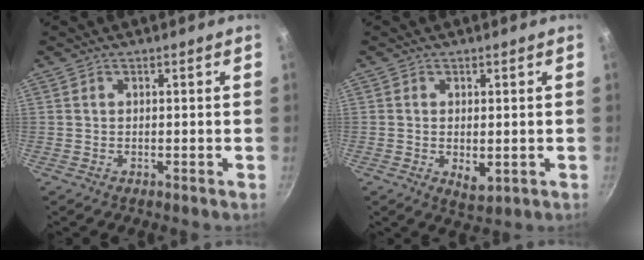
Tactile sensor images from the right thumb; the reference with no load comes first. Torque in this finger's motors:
{"motor_torque": [-0.35, 0.10, -0.12, 0.01, 0.07]}